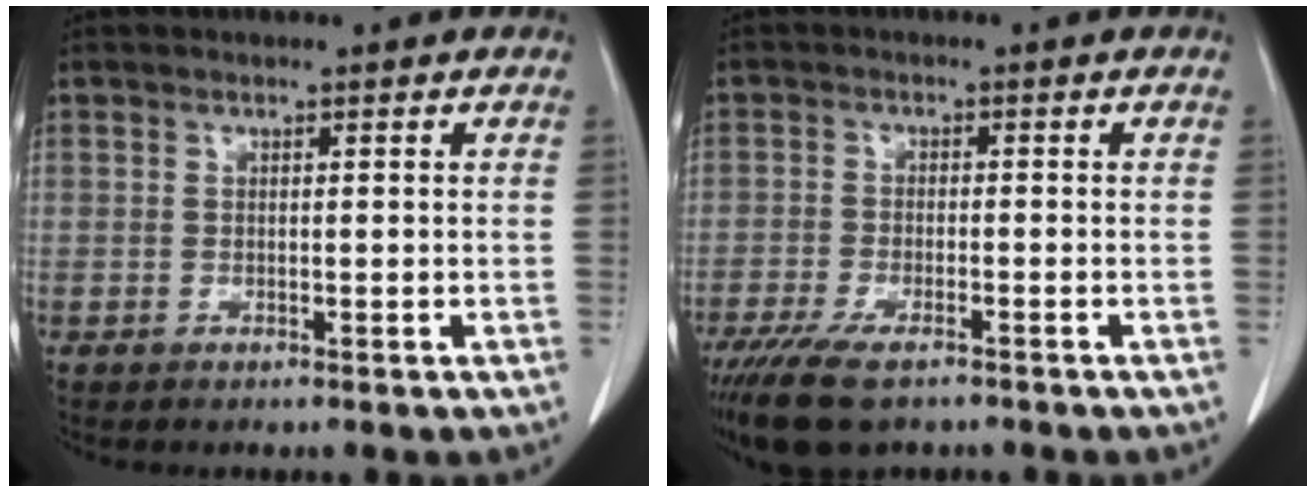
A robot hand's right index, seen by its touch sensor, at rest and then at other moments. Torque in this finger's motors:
{"motor_torque": [1.20, -0.94, 0.31, 0.08]}